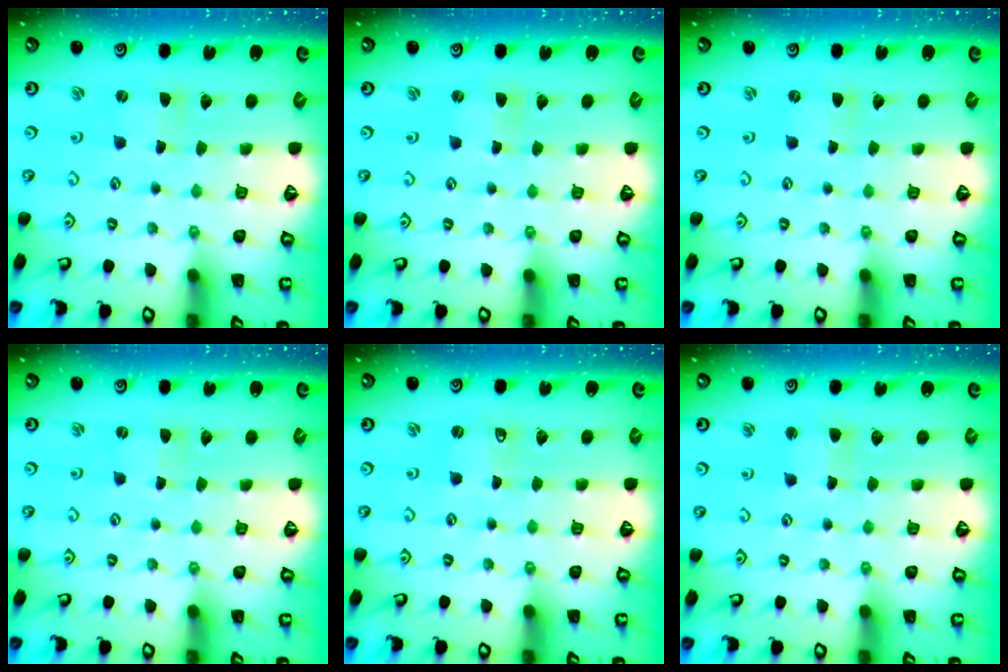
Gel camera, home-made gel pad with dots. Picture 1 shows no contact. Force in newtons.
{"total": 0.0}
{"total": 0.0}
{"total": 0.0}
{"total": 0.7, "press": 0.7, "slide": 0.0}
{"total": 1.9, "press": 1.9, "slide": 0.2}